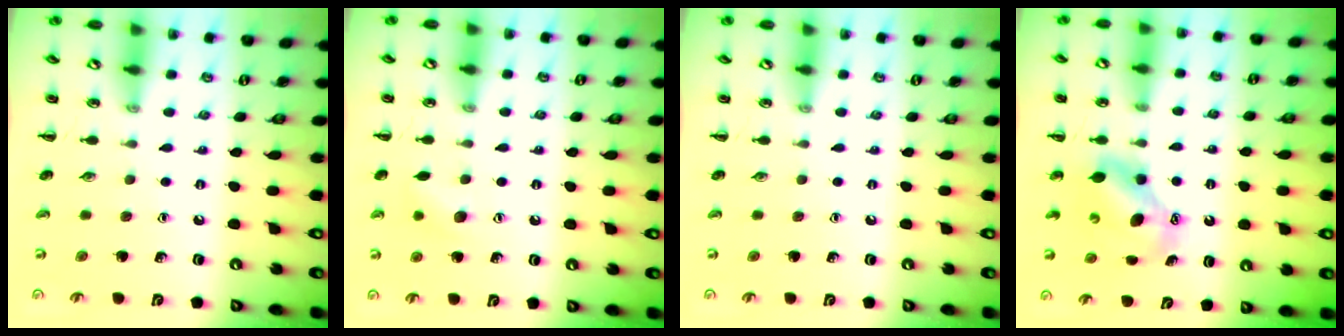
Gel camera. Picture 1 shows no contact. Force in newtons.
{"total": 6.8, "press": 6.7, "slide": 1.3}
{"total": 0.0}
{"total": 7.1, "press": 7.0, "slide": 1.1}